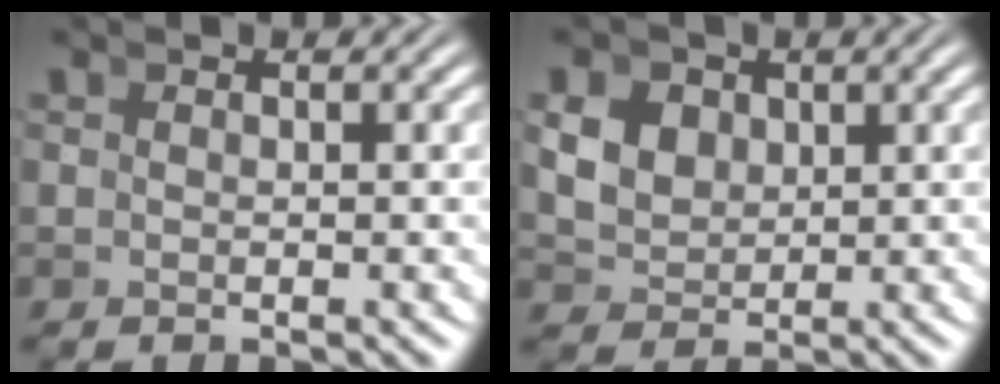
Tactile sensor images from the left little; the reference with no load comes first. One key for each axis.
{"total": 5.6, "fx": 1.3, "fy": 4.8, "fz": 2.6, "tx": -0.056, "ty": -0.009, "tz": 0.027}